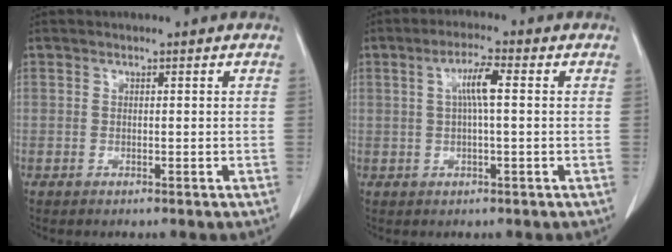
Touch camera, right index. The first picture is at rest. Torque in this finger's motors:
{"motor_torque": [0.59, 0.09, 0.14, 0.09]}